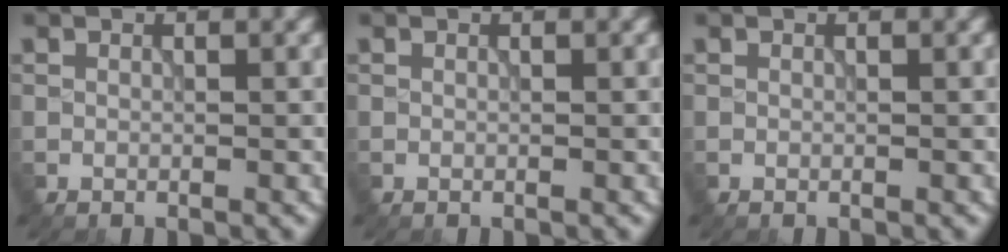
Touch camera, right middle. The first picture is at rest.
{"total": 0.0}
{"total": 0.0}